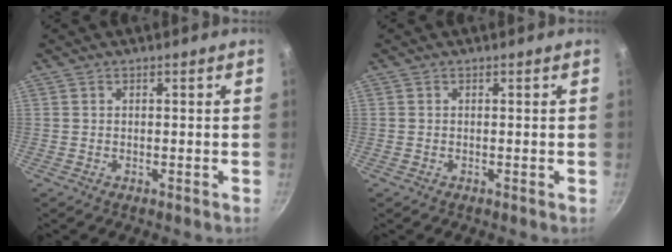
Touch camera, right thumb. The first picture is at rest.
{"total": 0.0}